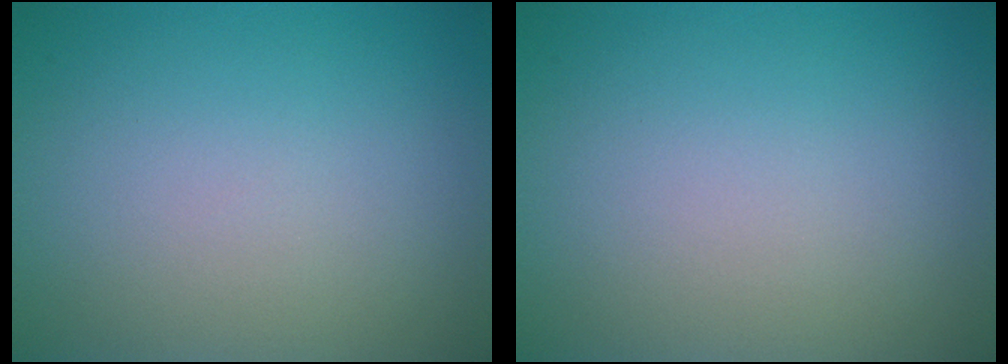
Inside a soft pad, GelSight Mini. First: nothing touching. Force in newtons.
{"total": 0.0}